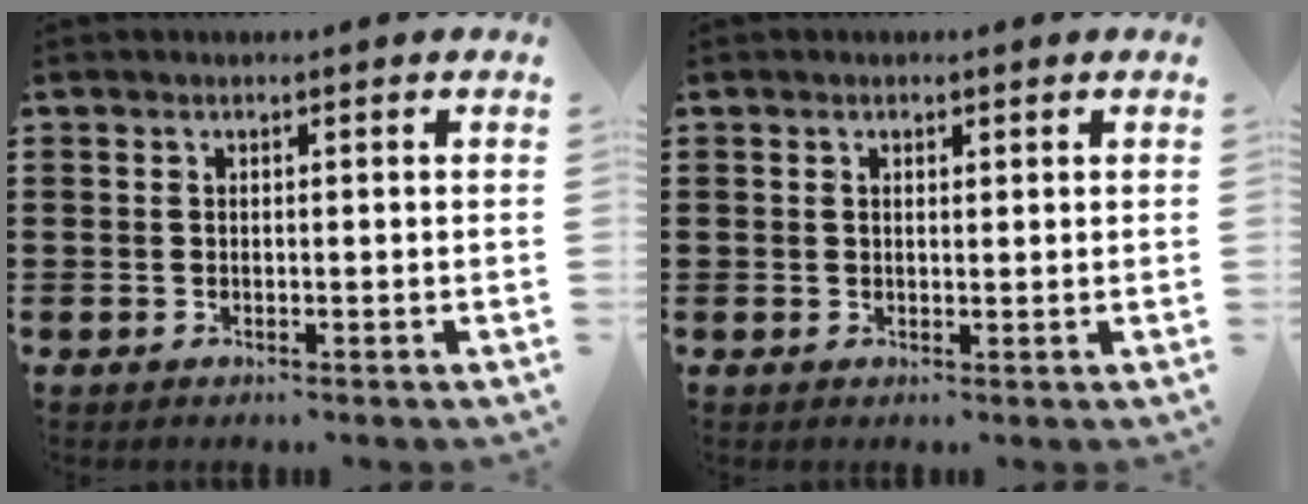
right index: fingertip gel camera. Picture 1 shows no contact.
{"total": 0.7, "force": [0.5, 0.4, 0.4], "torque": [-0.007, 0.005, 0.010]}